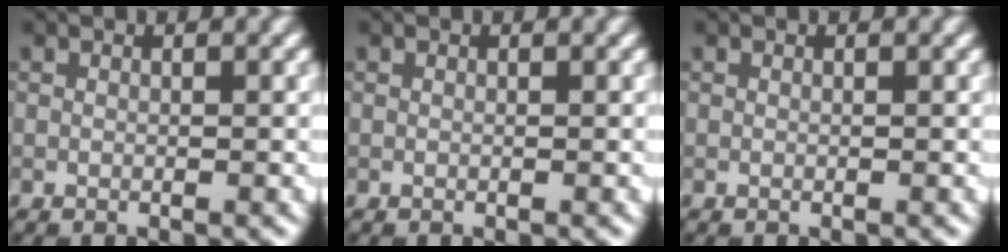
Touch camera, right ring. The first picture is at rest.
{"total": 0.0}
{"total": 0.0}